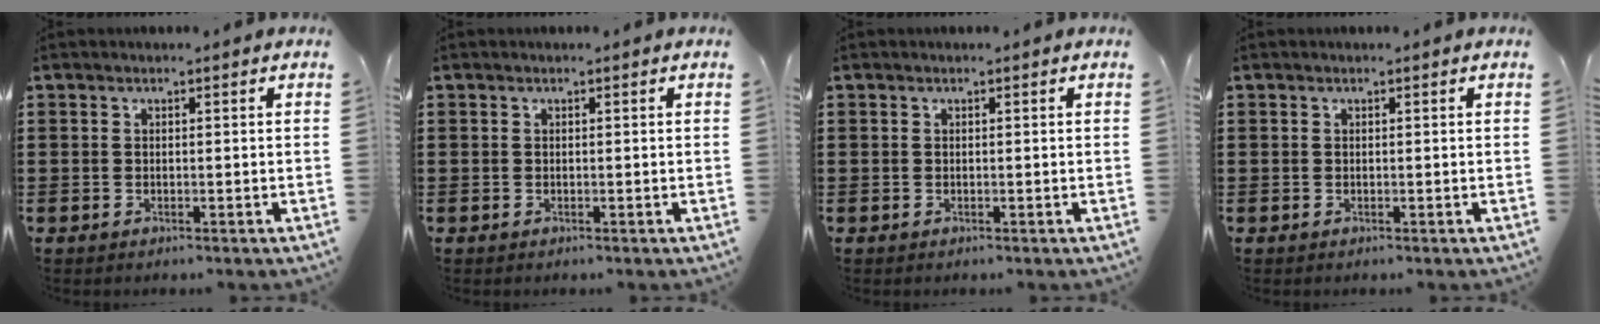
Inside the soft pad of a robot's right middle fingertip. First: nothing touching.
{"total": 0.0}
{"total": 0.0}
{"total": 0.0}